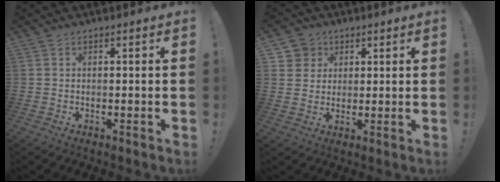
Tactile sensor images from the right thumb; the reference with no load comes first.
{"total": 6.0, "force": [2.6, 5.4, 0.7], "torque": [-0.018, -0.011, 0.052]}